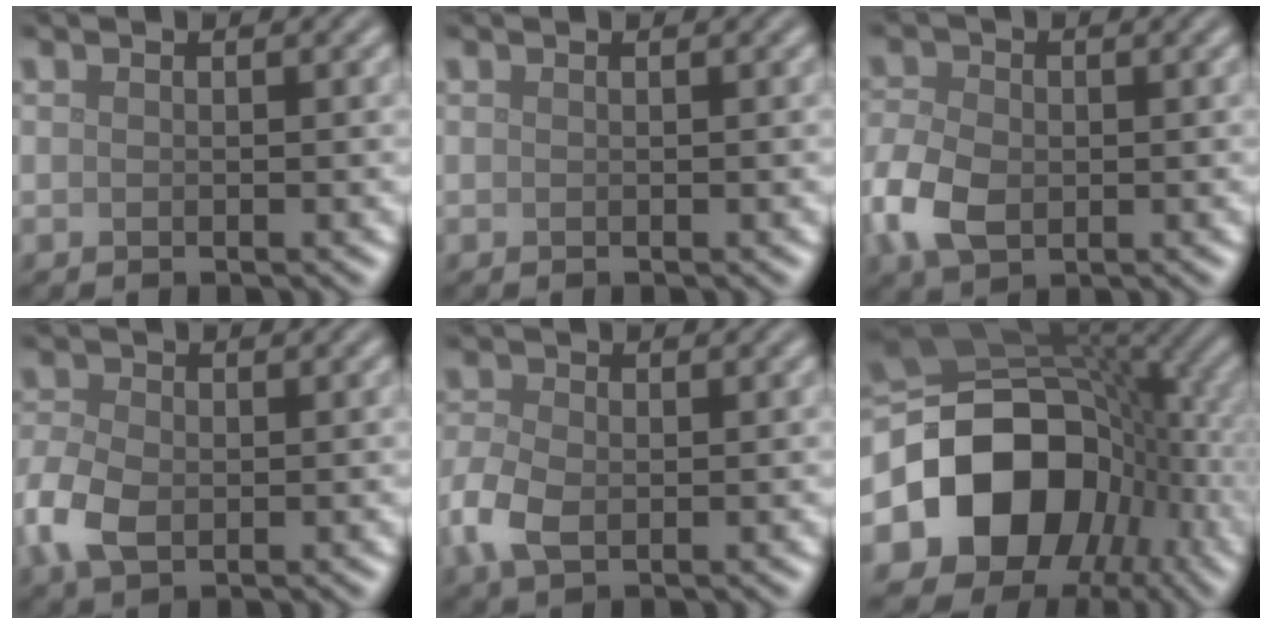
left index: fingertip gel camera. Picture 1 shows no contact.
{"total": 0.0}
{"total": 5.2, "force": [-1.4, 3.7, 3.5], "torque": [-0.084, 0.001, -0.035]}
{"total": 4.3, "force": [-1.1, 2.9, 3.0], "torque": [-0.077, -0.002, -0.028]}
{"total": 3.6, "force": [-0.9, 2.3, 2.6], "torque": [-0.069, -0.004, -0.025]}
{"total": 15.8, "force": [-3.4, 12.2, 9.4], "torque": [-0.172, -0.015, -0.059]}